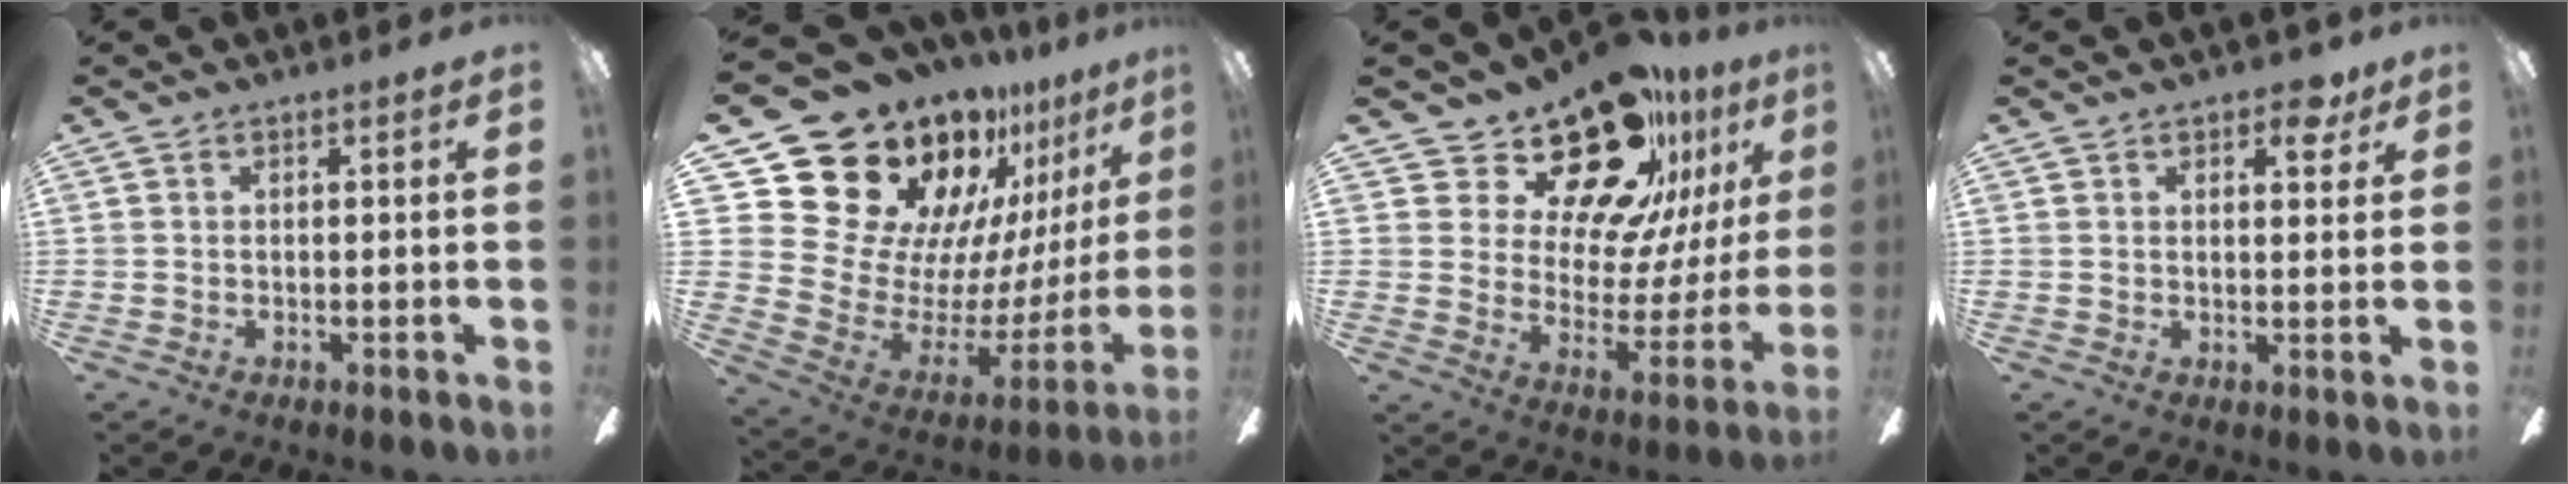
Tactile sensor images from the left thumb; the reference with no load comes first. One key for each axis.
{"total": 24.1, "fx": 19.0, "fy": 11.7, "fz": 9.0, "tx": -0.150, "ty": -0.165, "tz": 0.378}
{"total": 21.1, "fx": 16.7, "fy": 8.6, "fz": 9.8, "tx": -0.160, "ty": -0.117, "tz": 0.289}
{"total": 4.6, "fx": 2.9, "fy": 2.3, "fz": 2.8, "tx": -0.020, "ty": -0.010, "tz": 0.044}